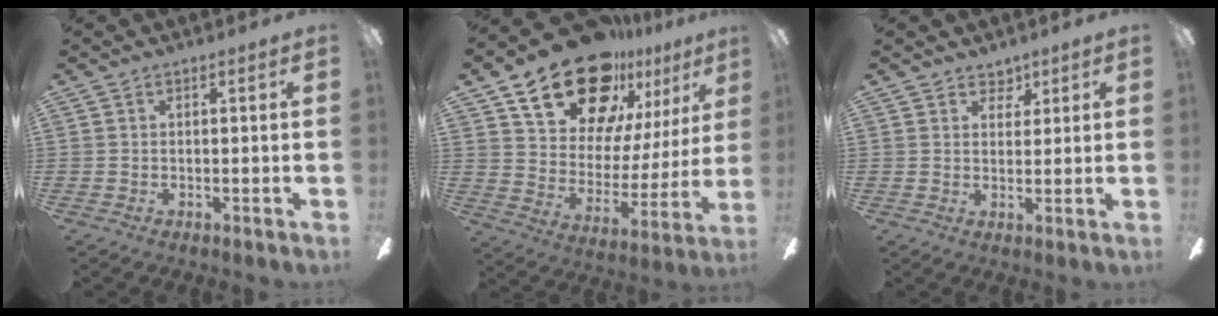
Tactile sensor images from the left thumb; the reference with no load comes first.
{"total": 24.0, "force": [16.4, 12.8, 12.1], "torque": [-0.202, -0.100, 0.301]}
{"total": 3.5, "force": [3.0, 1.8, 0.5], "torque": [0.006, -0.015, 0.052]}